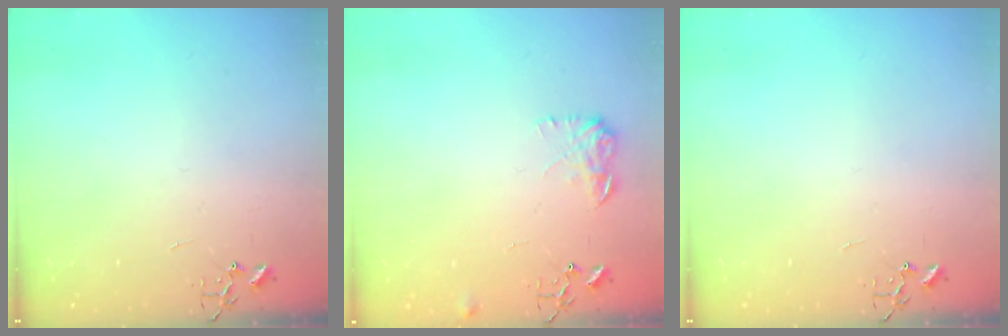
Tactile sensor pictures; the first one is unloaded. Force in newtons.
{"total": 8.2, "press": 8.2, "slide": 0.4}
{"total": 0.0}